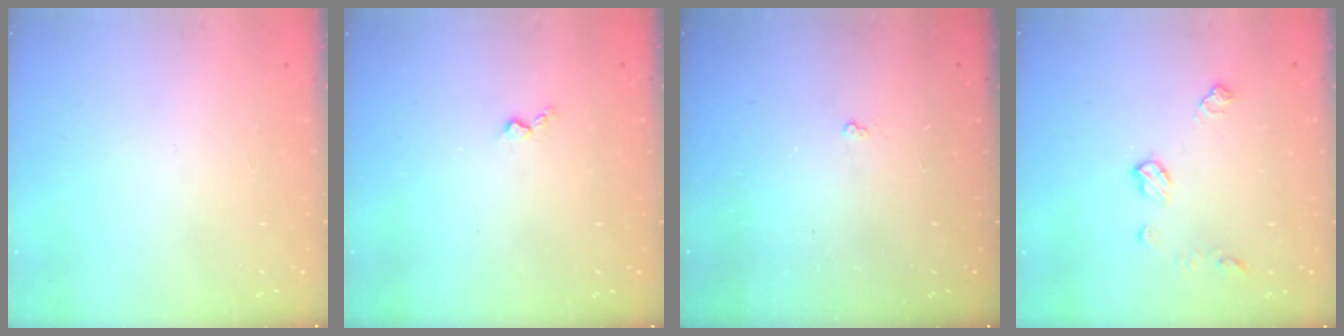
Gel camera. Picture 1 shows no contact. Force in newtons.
{"total": 2.9, "press": 2.9, "slide": 0.5}
{"total": 1.8, "press": 1.8, "slide": 0.3}
{"total": 7.4, "press": 7.4, "slide": 0.5}